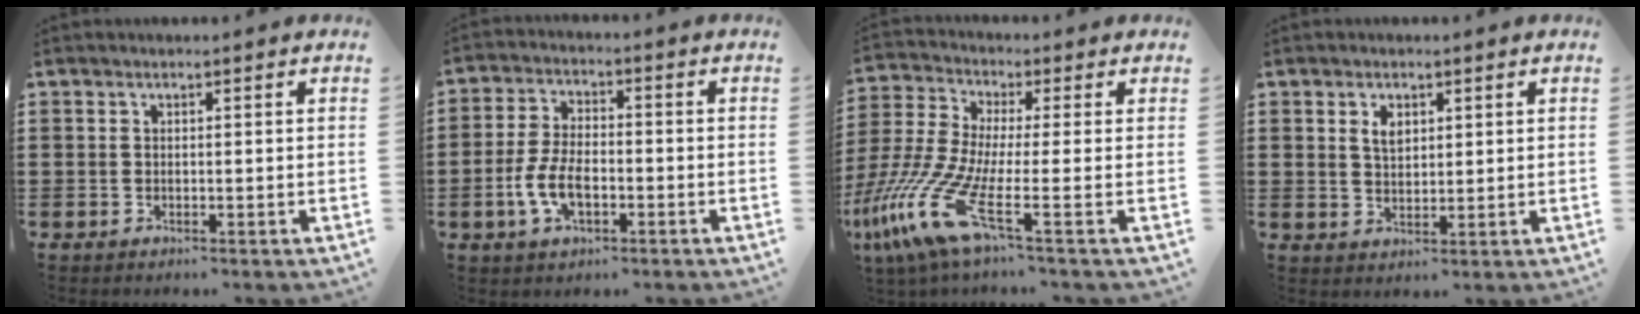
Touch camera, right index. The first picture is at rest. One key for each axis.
{"total": 6.5, "fx": -2.2, "fy": 3.3, "fz": 5.2, "tx": -0.122, "ty": -0.001, "tz": -0.047}
{"total": 12.4, "fx": -5.1, "fy": 2.5, "fz": 11.1, "tx": -0.278, "ty": -0.016, "tz": -0.106}
{"total": 2.6, "fx": 1.2, "fy": 1.6, "fz": 1.7, "tx": -0.039, "ty": 0.005, "tz": 0.023}